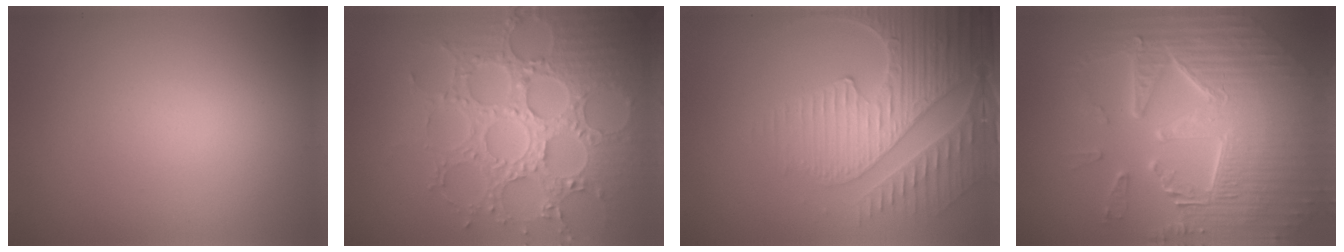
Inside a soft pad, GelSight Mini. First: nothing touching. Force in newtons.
{"total": 7.2, "press": 5.9, "slide": 4.1}
{"total": 4.7, "press": 4.4, "slide": 1.5}
{"total": 9.4, "press": 6.4, "slide": 6.9}